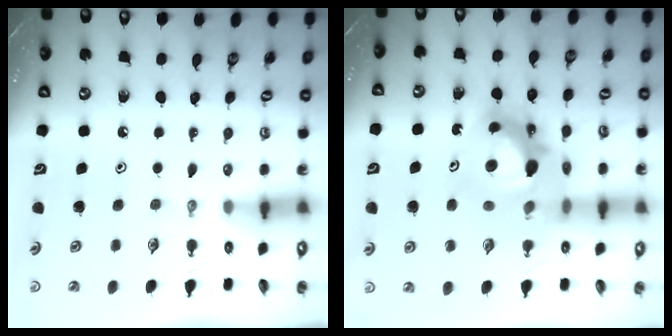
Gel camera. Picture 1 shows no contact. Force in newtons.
{"total": 17.8, "press": 17.5, "slide": 3.1}